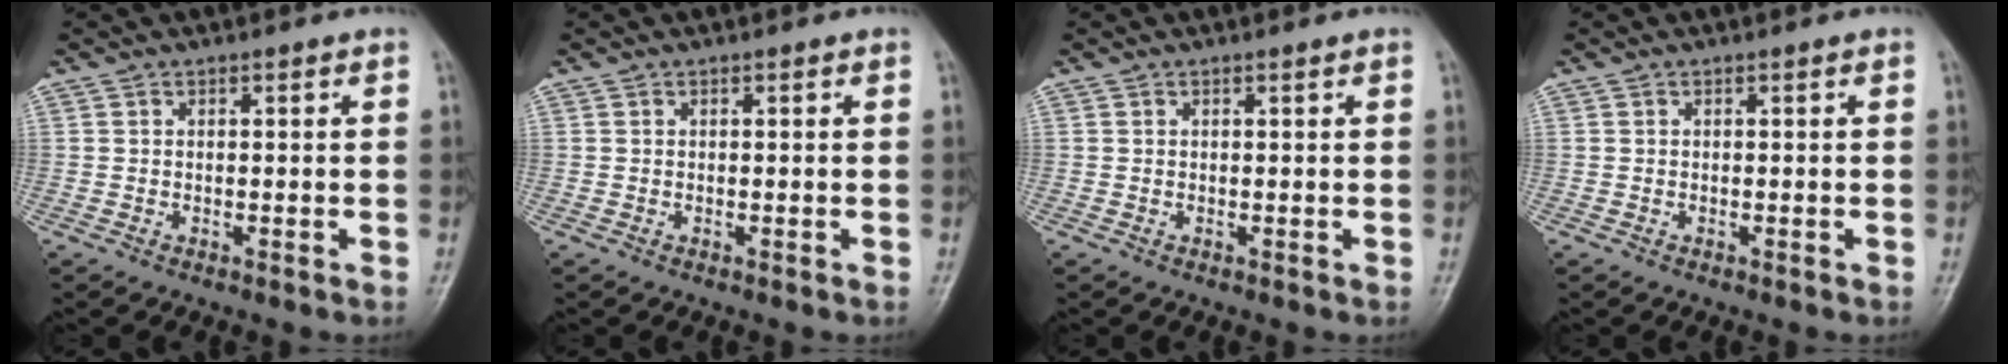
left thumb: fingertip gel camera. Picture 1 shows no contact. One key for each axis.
{"total": 0.0}
{"total": 0.0}
{"total": 0.0}